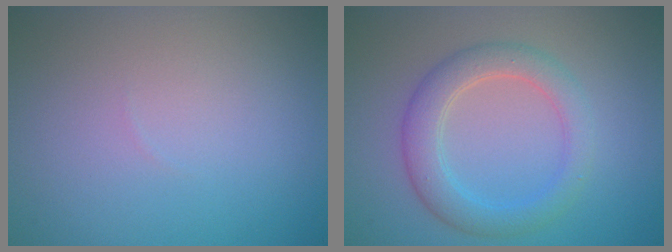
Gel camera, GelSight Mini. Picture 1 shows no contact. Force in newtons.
{"total": 3.9, "press": 3.9, "slide": 0.2}